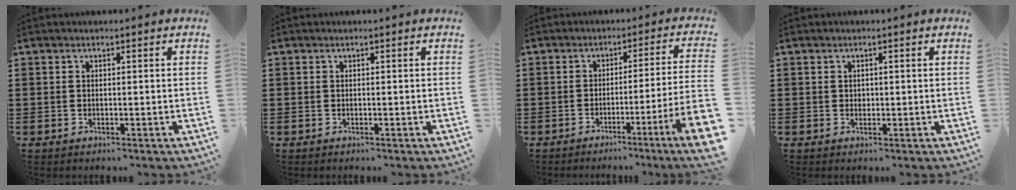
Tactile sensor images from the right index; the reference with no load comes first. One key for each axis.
{"total": 0.0}
{"total": 5.1, "fx": -2.4, "fy": -0.6, "fz": 4.5, "tx": -0.082, "ty": -0.031, "tz": -0.050}
{"total": 0.7, "fx": 0.3, "fy": 0.6, "fz": 0.3, "tx": -0.007, "ty": 0.003, "tz": 0.006}